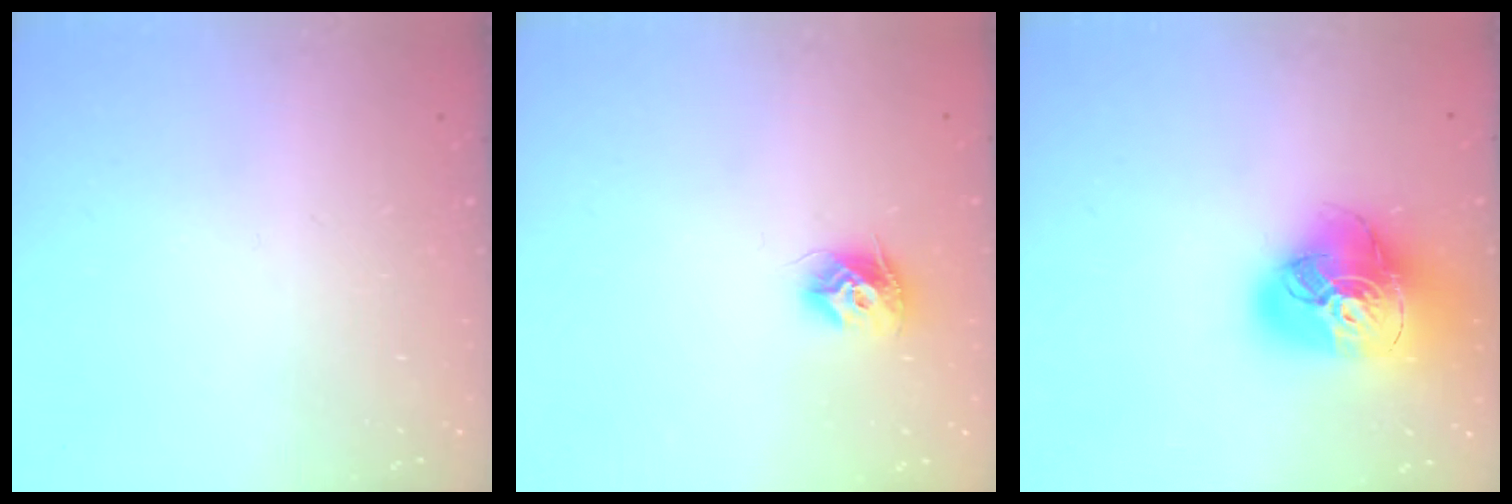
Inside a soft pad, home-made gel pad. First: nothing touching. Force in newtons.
{"total": 9.1, "press": 9.1, "slide": 0.3}
{"total": 20.6, "press": 20.5, "slide": 2.1}